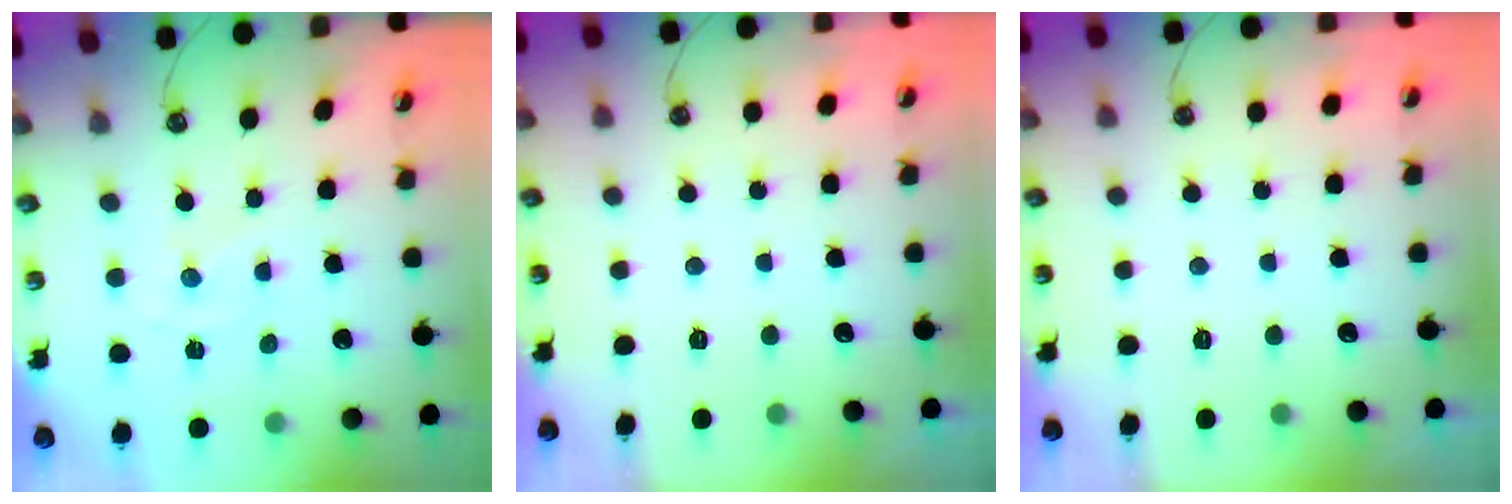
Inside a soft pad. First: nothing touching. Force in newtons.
{"total": 0.0}
{"total": 0.0}